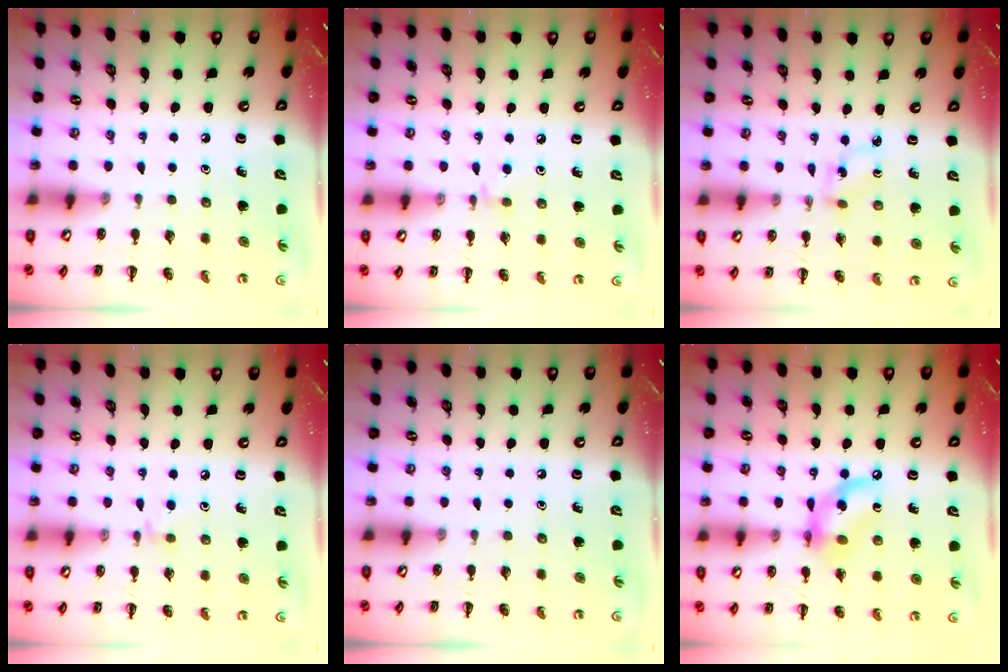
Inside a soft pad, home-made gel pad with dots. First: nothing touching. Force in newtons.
{"total": 3.0, "press": 2.7, "slide": 1.2}
{"total": 2.7, "press": 2.6, "slide": 0.9}
{"total": 3.0, "press": 2.7, "slide": 1.2}
{"total": 0.0}
{"total": 11.7, "press": 11.5, "slide": 2.3}